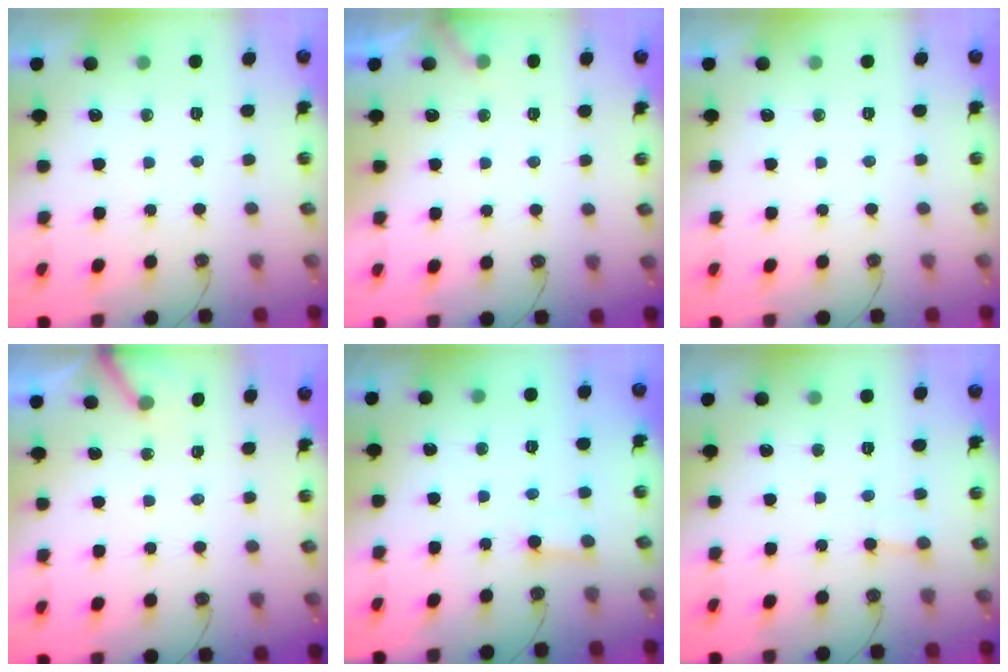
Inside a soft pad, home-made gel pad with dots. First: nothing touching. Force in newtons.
{"total": 4.5, "press": 4.5, "slide": 0.4}
{"total": 0.0}
{"total": 3.8, "press": 3.8, "slide": 0.2}
{"total": 2.1, "press": 2.1, "slide": 0.1}
{"total": 2.1, "press": 2.1, "slide": 0.2}